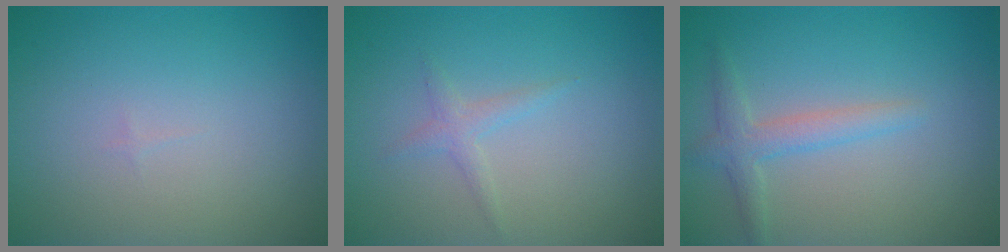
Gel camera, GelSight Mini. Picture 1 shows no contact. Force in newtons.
{"total": 1.2, "press": 1.2, "slide": 0.1}
{"total": 2.3, "press": 2.3, "slide": 0.1}